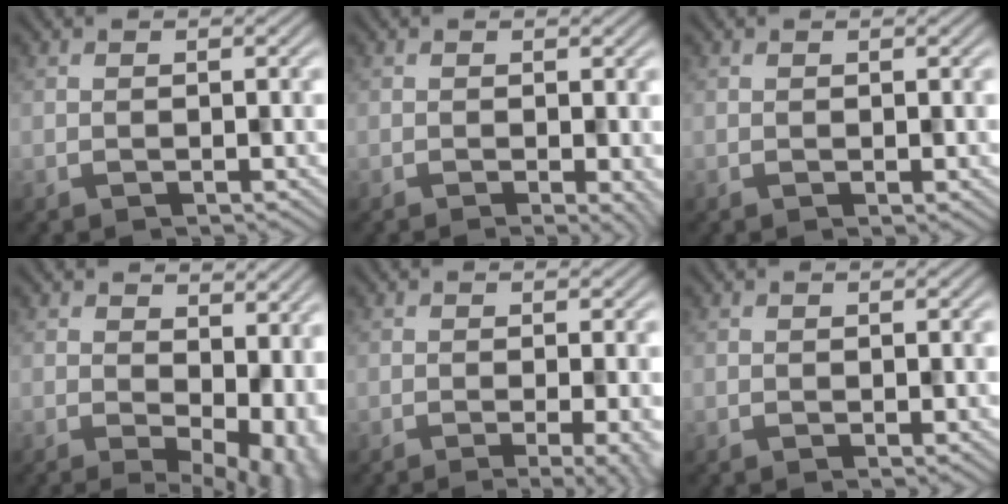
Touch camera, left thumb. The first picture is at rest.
{"total": 2.3, "force": [-0.8, 0.4, 2.1], "torque": [-0.033, -0.001, -0.005]}
{"total": 1.0, "force": [-0.2, 0.3, 1.0], "torque": [-0.017, -0.001, -0.002]}
{"total": 10.0, "force": [-1.1, 5.4, 8.3], "torque": [-0.098, -0.031, 0.014]}
{"total": 5.5, "force": [-2.5, 1.3, 4.8], "torque": [-0.058, -0.001, -0.025]}
{"total": 1.4, "force": [-0.3, 0.4, 1.2], "torque": [-0.022, -0.001, -0.002]}